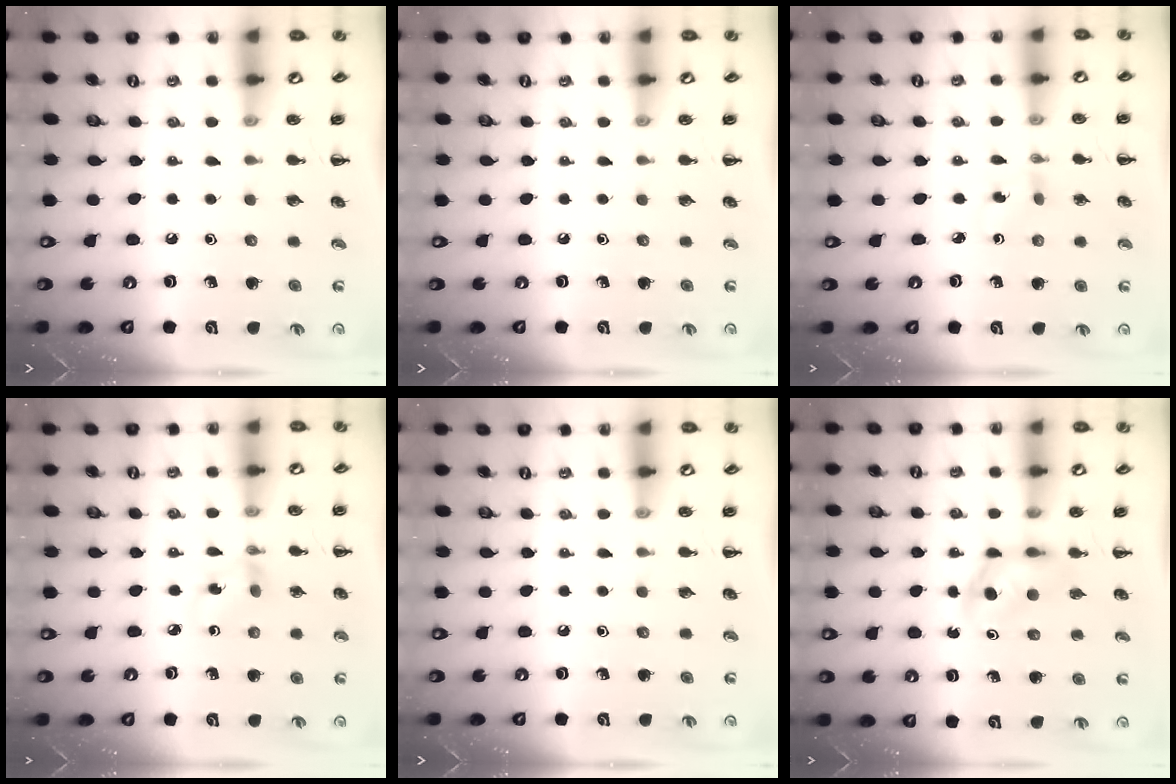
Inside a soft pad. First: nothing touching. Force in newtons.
{"total": 0.0}
{"total": 1.4, "press": 1.2, "slide": 0.7}
{"total": 2.9, "press": 2.8, "slide": 0.9}
{"total": 0.0}
{"total": 3.7, "press": 3.5, "slide": 1.1}